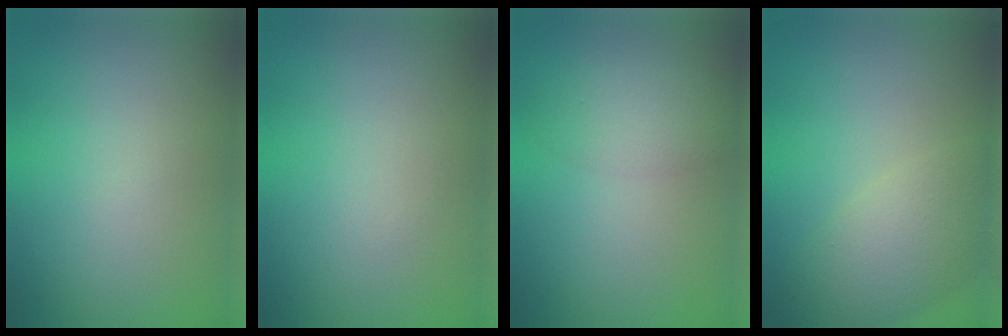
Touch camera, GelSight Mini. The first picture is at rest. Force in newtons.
{"total": 0.0}
{"total": 2.6, "press": 2.6, "slide": 0.2}
{"total": 5.2, "press": 5.2, "slide": 0.3}